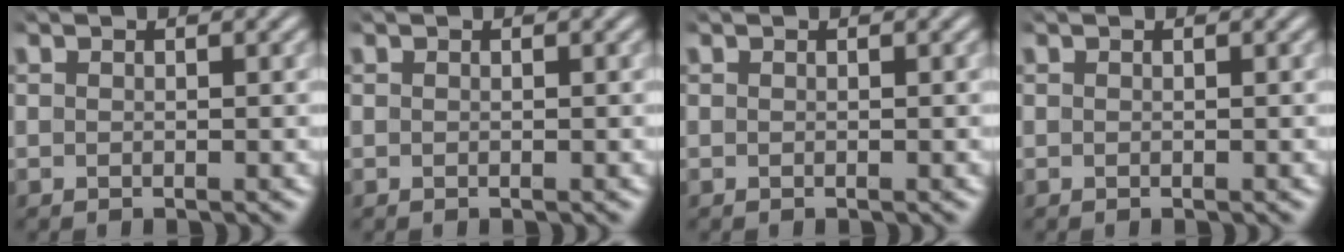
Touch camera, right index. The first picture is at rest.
{"total": 0.0}
{"total": 0.0}
{"total": 0.0}